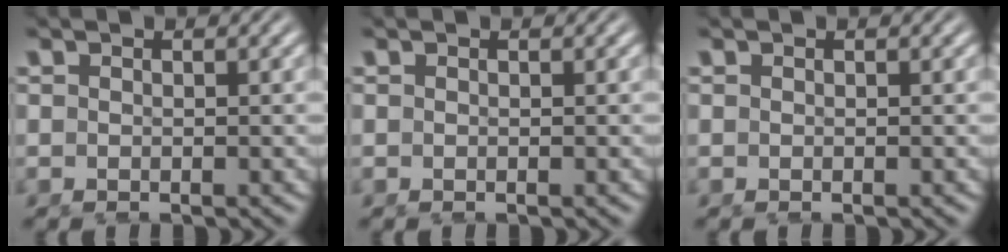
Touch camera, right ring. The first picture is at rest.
{"total": 0.0}
{"total": 0.0}